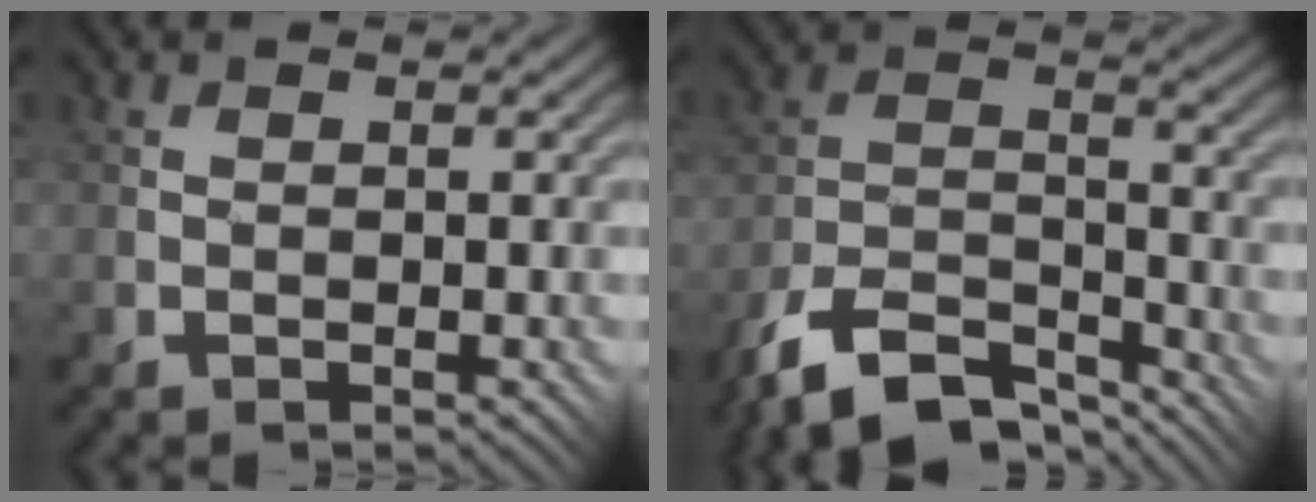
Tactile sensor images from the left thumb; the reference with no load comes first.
{"total": 11.1, "force": [-8.8, 3.9, 5.5], "torque": [-0.105, 0.001, -0.169]}